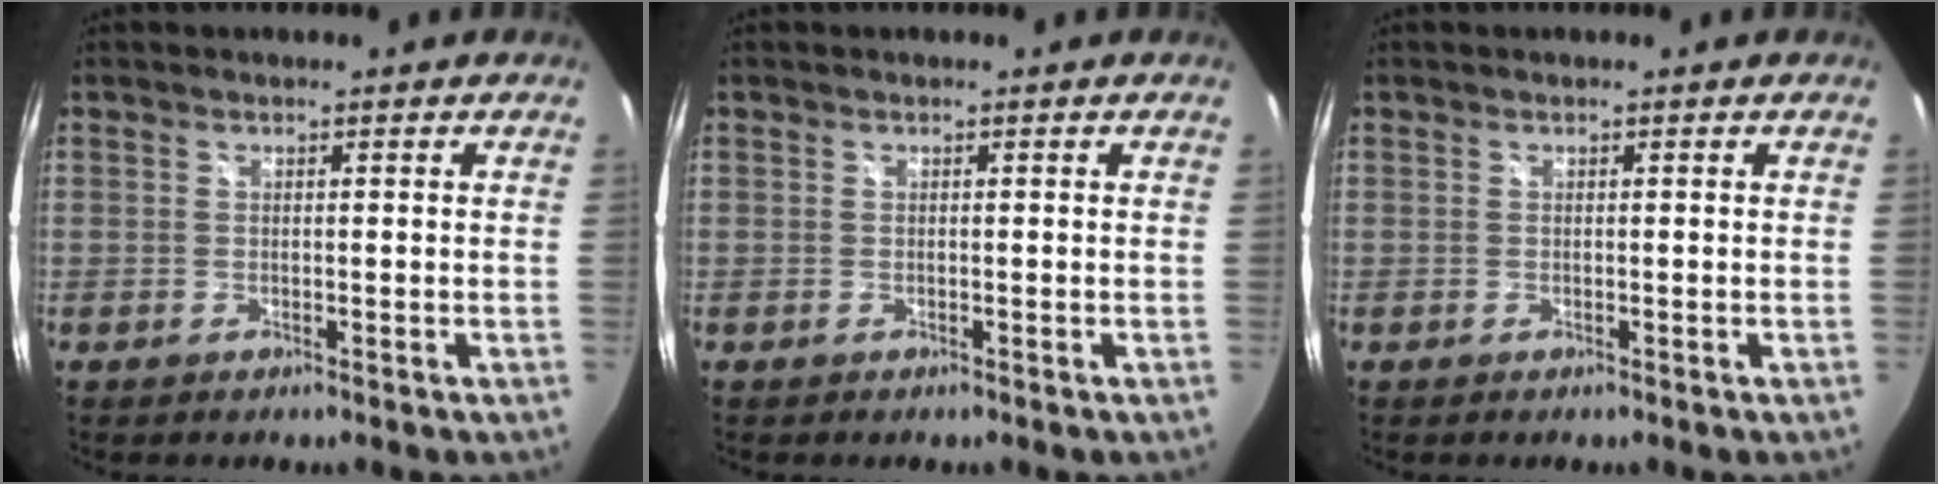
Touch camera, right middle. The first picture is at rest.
{"total": 0.0}
{"total": 0.0}